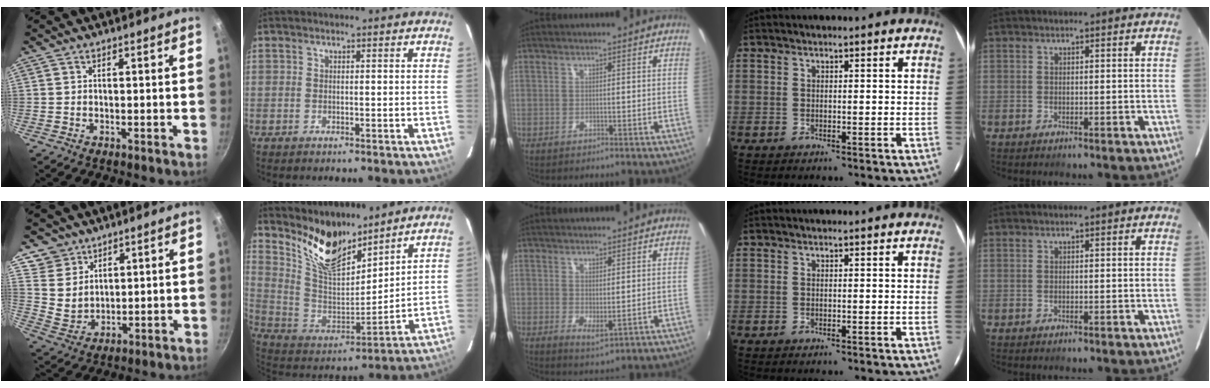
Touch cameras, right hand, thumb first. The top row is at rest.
{"thumb": {"total": 7.6, "force": [4.9, 5.7, 1.3], "torque": [0.004, -0.017, 0.102]}, "index": {"total": 14.6, "force": [11.7, 4.9, 7.2], "torque": [-0.147, -0.017, 0.229]}, "middle": {"total": 2.5, "force": [0.6, 0.9, 2.3], "torque": [-0.038, -0.009, 0.011]}}